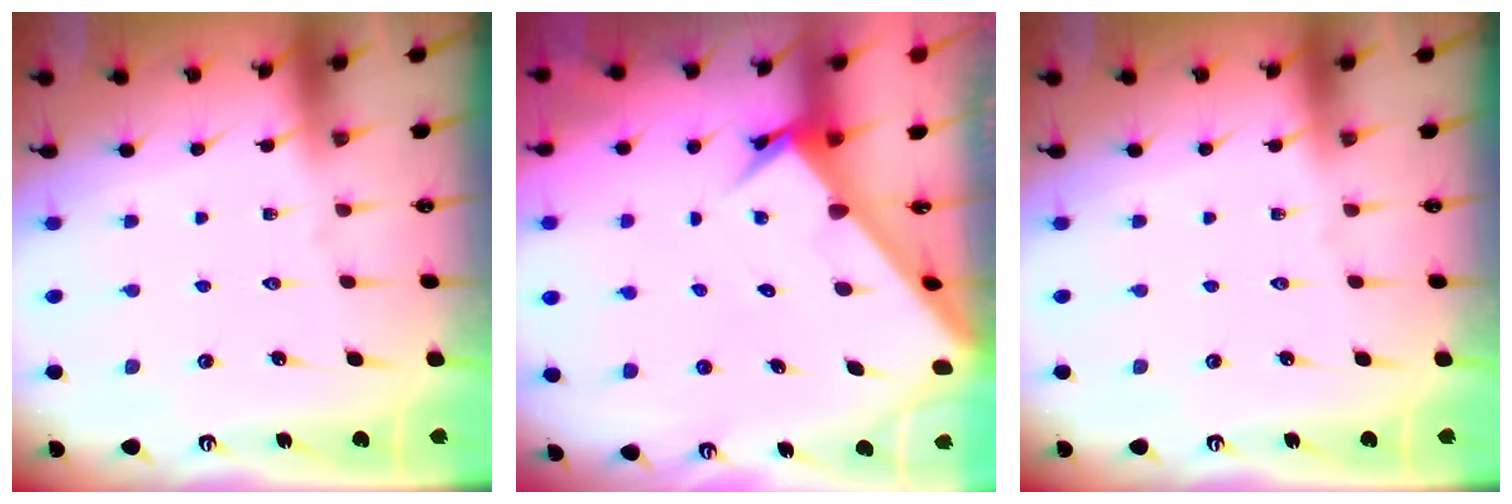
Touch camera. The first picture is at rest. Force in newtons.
{"total": 3.6, "press": 3.5, "slide": 0.3}
{"total": 0.0}